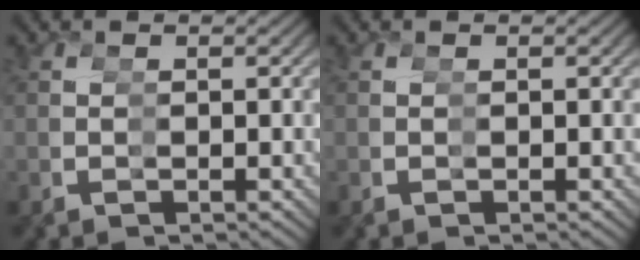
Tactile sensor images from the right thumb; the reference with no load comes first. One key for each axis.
{"total": 0.0}